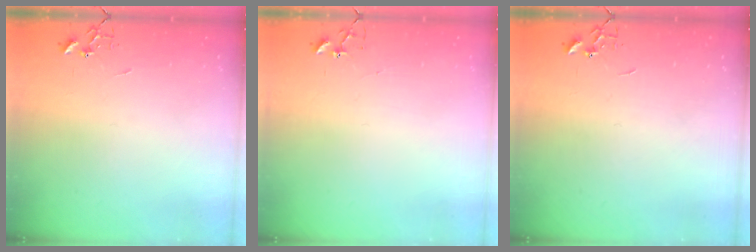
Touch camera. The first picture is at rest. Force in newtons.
{"total": 3.9, "press": 3.8, "slide": 0.2}
{"total": 0.0}